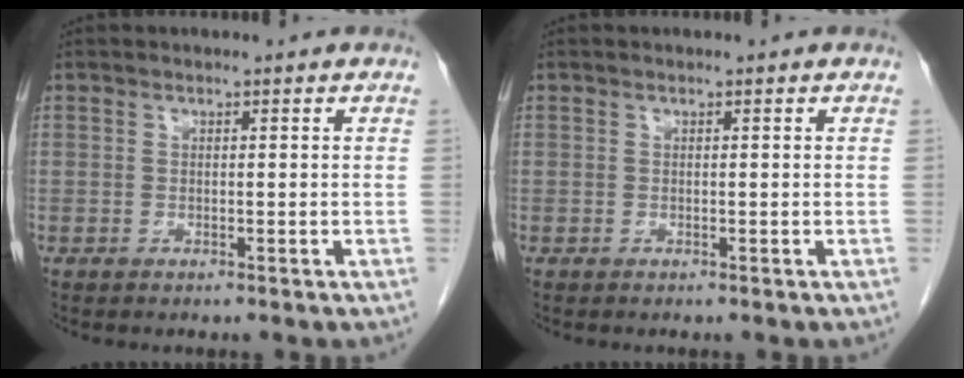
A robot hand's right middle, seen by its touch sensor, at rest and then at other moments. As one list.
[{"total": 0.0}]